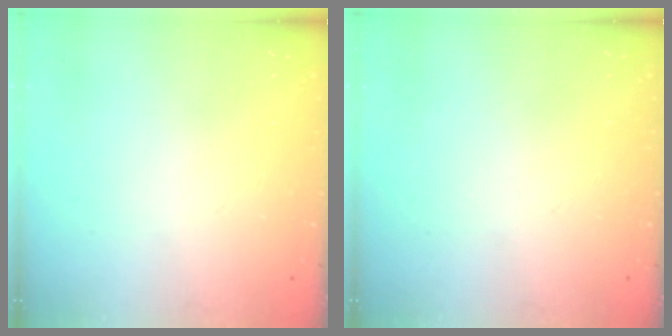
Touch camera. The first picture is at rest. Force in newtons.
{"total": 0.0}